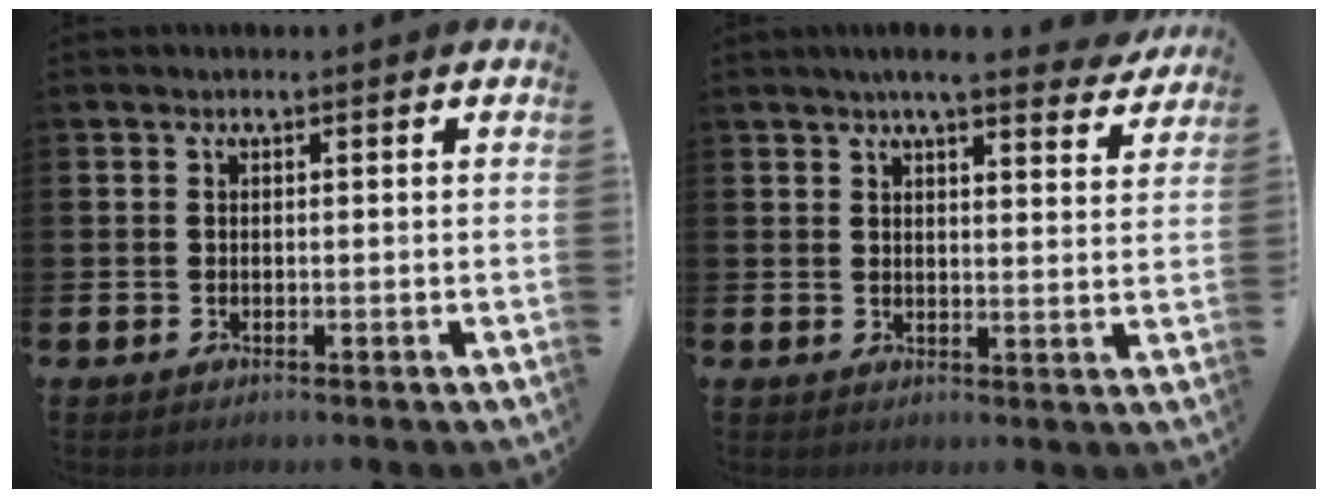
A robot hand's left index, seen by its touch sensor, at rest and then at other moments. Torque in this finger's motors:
{"motor_torque": [1.06, -1.08, 0.70, 0.18]}